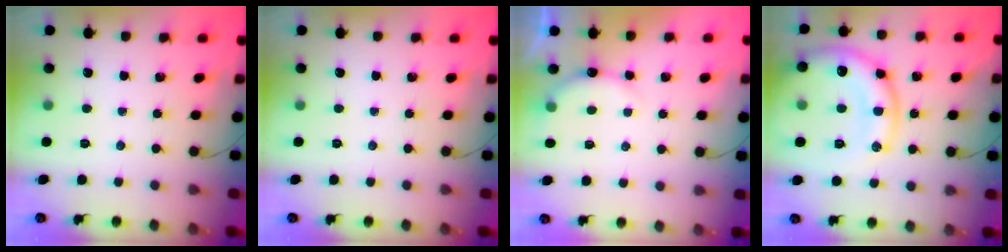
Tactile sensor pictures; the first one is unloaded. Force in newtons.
{"total": 0.0}
{"total": 6.4, "press": 6.3, "slide": 1.2}
{"total": 19.3, "press": 19.2, "slide": 1.9}